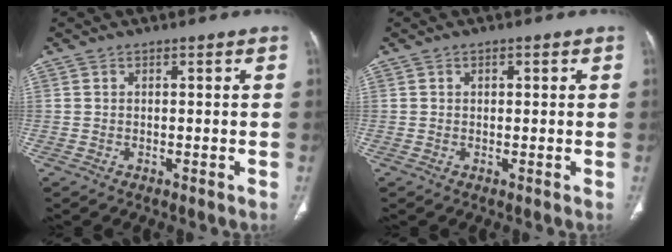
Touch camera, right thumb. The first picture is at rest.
{"total": 1.0, "force": [0.3, 0.6, 0.6], "torque": [-0.007, 0.000, 0.005]}